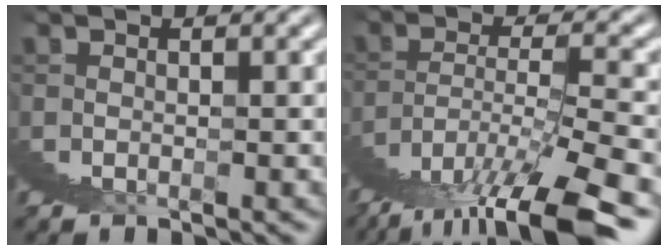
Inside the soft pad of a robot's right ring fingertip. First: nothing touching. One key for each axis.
{"total": 7.7, "fx": 0.8, "fy": 3.5, "fz": 6.8, "tx": -0.113, "ty": 0.020, "tz": 0.005}